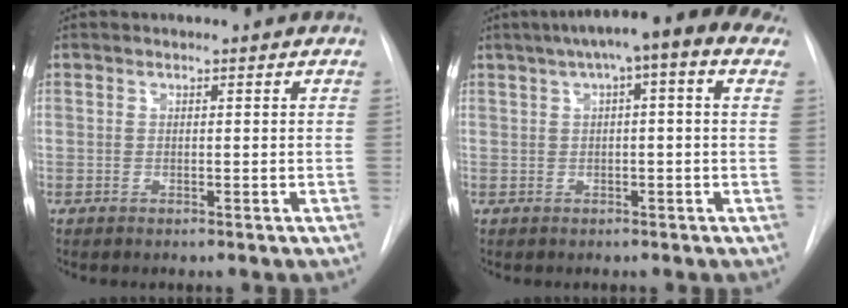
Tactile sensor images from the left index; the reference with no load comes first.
{"total": 10.0, "force": [5.0, 1.7, 8.5], "torque": [-0.123, 0.048, 0.057]}